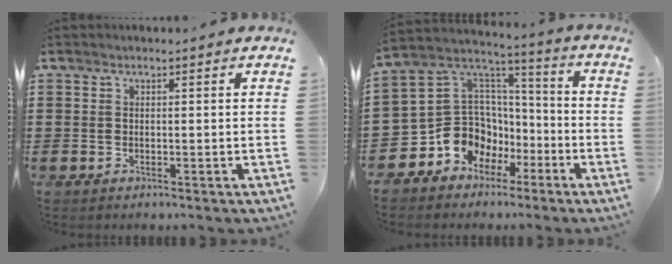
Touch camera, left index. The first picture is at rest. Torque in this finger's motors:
{"motor_torque": [1.17, 0.97, 0.46, 0.08]}